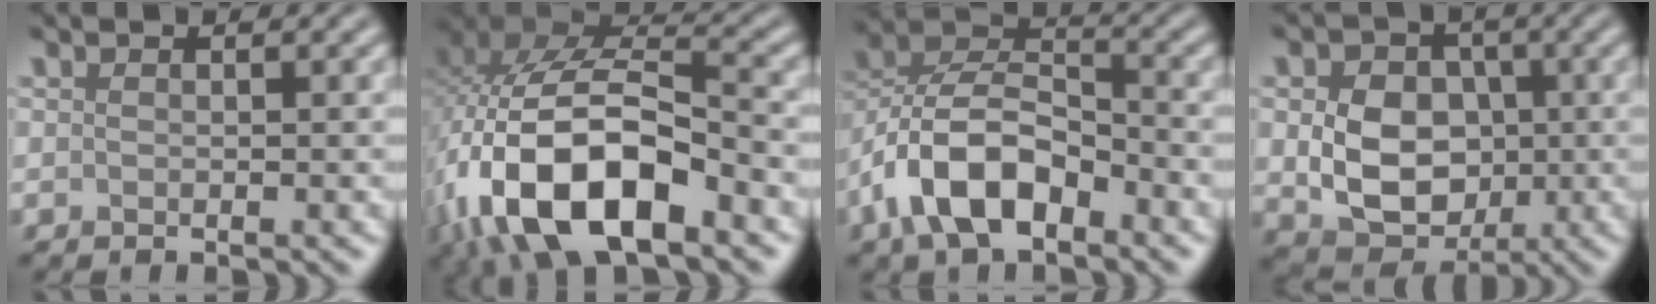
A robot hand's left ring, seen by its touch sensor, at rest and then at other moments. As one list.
[{"total": 15.4, "force": [-6.2, 7.4, 12.0], "torque": [-0.240, -0.006, -0.117]}, {"total": 8.6, "force": [-4.1, 4.5, 6.0], "torque": [-0.113, 0.011, -0.089]}, {"total": 7.4, "force": [-0.1, 5.8, 4.5], "torque": [-0.085, -0.012, 0.001]}]